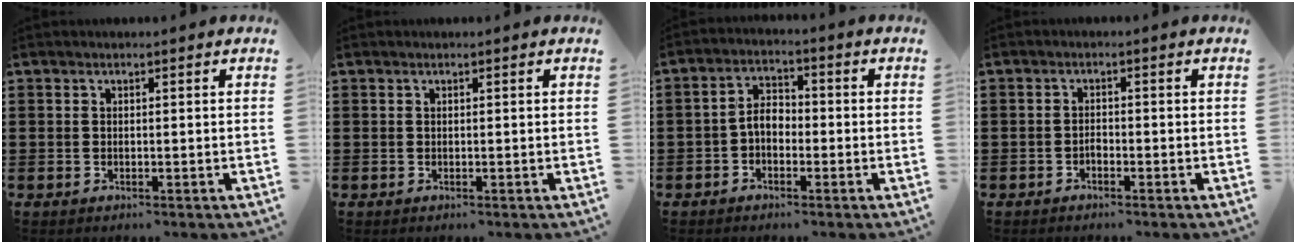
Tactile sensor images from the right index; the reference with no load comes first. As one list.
[{"total": 0.0}, {"total": 3.7, "force": [-1.3, 2.3, 2.7], "torque": [-0.066, 0.005, -0.031]}, {"total": 1.1, "force": [-0.9, 0.5, 0.4], "torque": [-0.012, -0.001, -0.017]}]